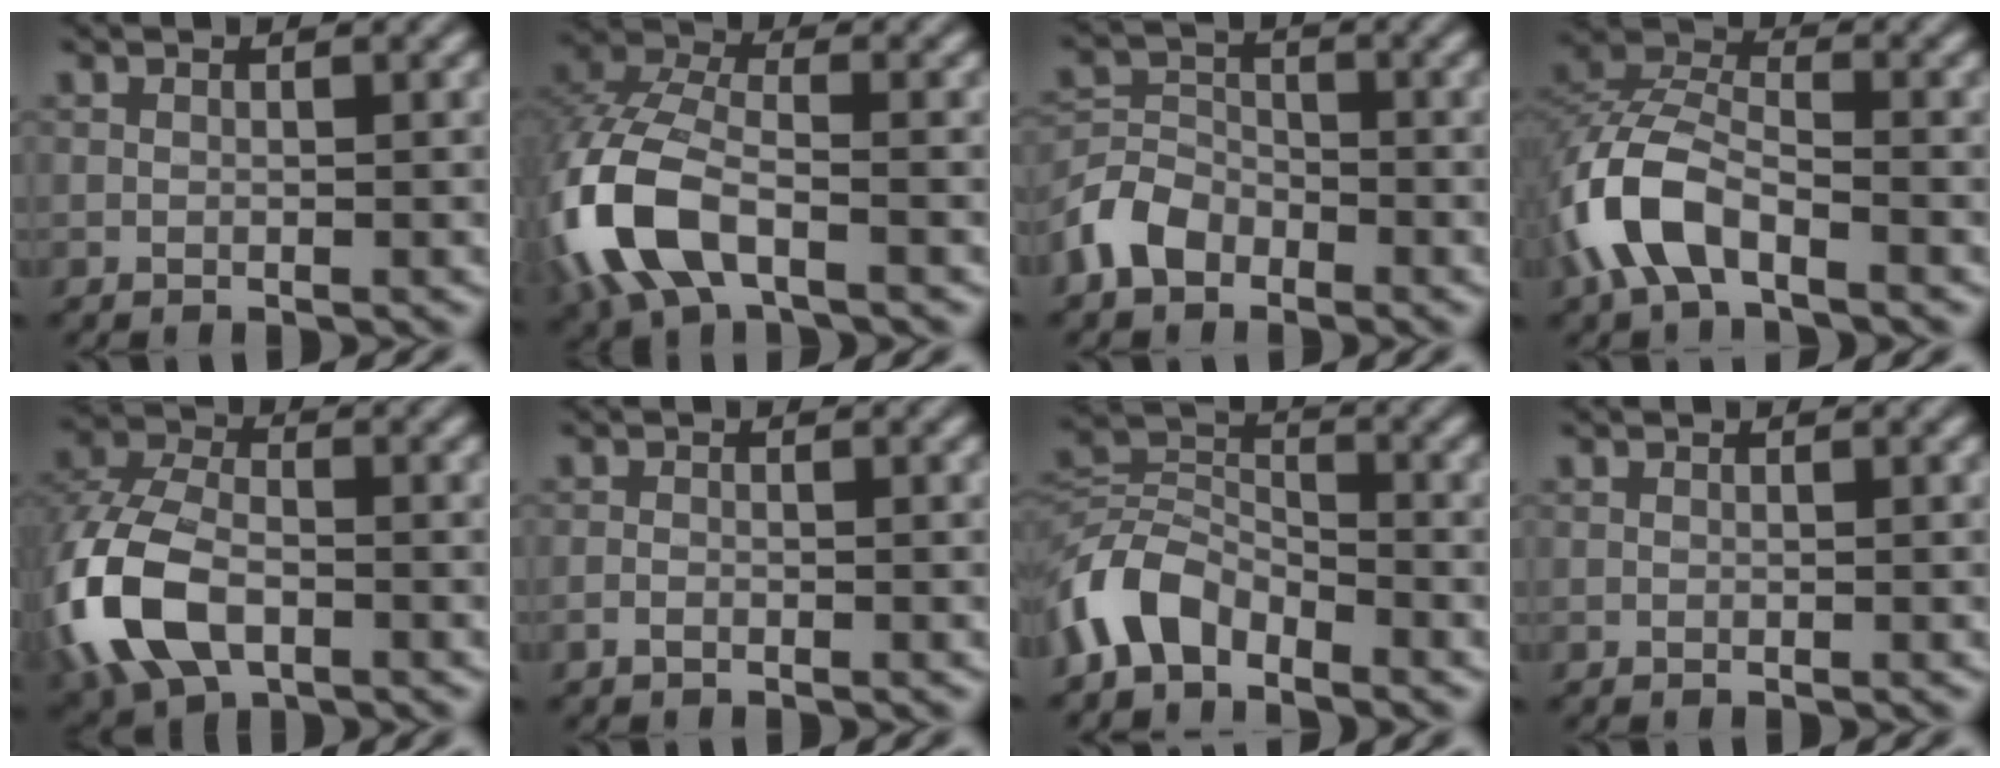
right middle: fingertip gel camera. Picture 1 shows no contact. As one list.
[{"total": 10.0, "force": [-4.2, 5.1, 7.5], "torque": [-0.188, -0.005, -0.095]}, {"total": 4.0, "force": [-2.7, 2.6, 1.5], "torque": [-0.033, 0.004, -0.063]}, {"total": 6.9, "force": [-3.5, 3.4, 5.0], "torque": [-0.105, 0.004, -0.079]}, {"total": 10.2, "force": [-3.4, 6.4, 7.1], "torque": [-0.182, -0.015, -0.076]}, {"total": 0.7, "force": [-0.5, 0.3, 0.4], "torque": [-0.008, 0.000, -0.011]}, {"total": 5.4, "force": [-3.7, 2.9, 2.7], "torque": [-0.056, 0.004, -0.086]}, {"total": 0.0}]